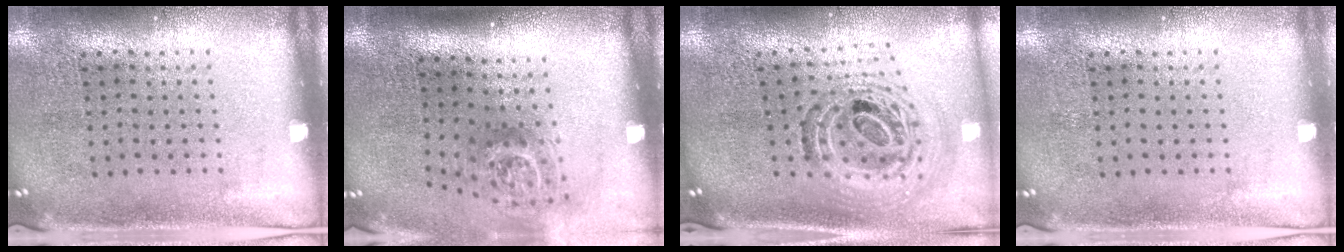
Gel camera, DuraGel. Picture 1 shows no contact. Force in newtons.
{"total": 1.9, "press": 1.2, "slide": 1.4}
{"total": 1.5, "press": 1.2, "slide": 0.8}
{"total": 0.0}